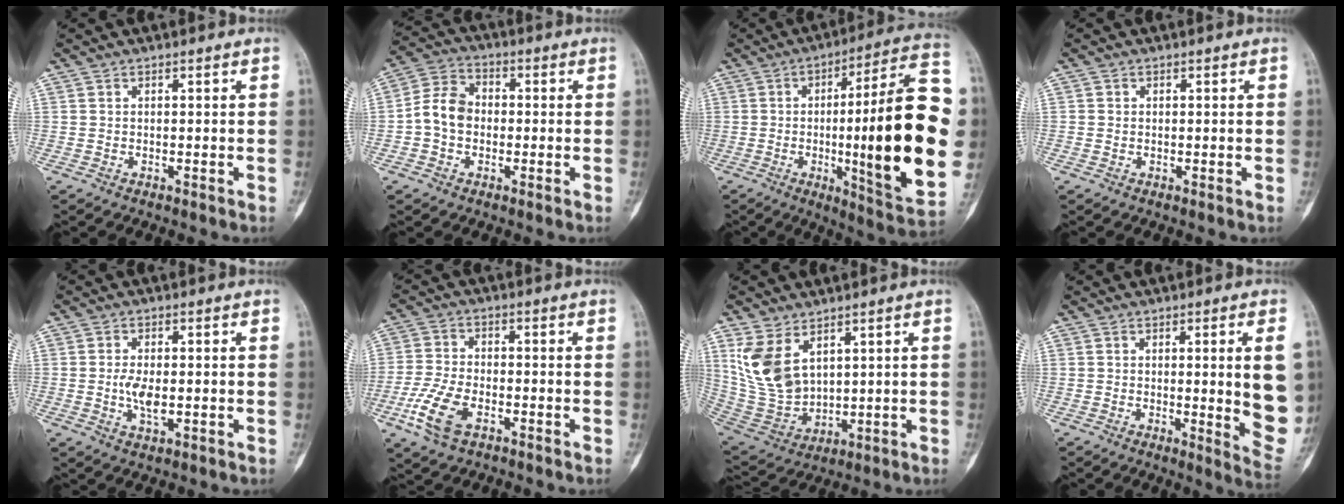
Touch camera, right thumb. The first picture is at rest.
{"total": 7.9, "force": [-0.9, 6.2, 4.8], "torque": [-0.076, 0.028, -0.030]}
{"total": 29.4, "force": [-1.8, 4.9, 29.0], "torque": [-0.396, 0.001, -0.032]}
{"total": 0.6, "force": [0.0, 0.6, 0.1], "torque": [0.002, 0.002, -0.002]}
{"total": 4.8, "force": [-0.4, 2.3, 4.1], "torque": [-0.081, -0.005, -0.009]}
{"total": 9.2, "force": [-3.9, 5.0, 6.7], "torque": [-0.151, 0.008, -0.078]}
{"total": 11.8, "force": [5.3, 7.3, 7.7], "torque": [-0.143, -0.022, 0.129]}
{"total": 12.3, "force": [1.0, 1.9, 12.1], "torque": [-0.141, -0.022, 0.018]}